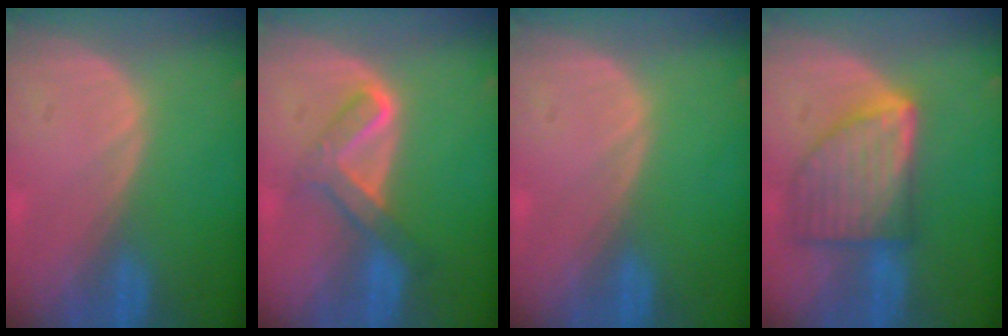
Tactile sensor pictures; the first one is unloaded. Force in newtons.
{"total": 5.2, "press": 5.1, "slide": 0.3}
{"total": 0.0}
{"total": 9.0, "press": 9.0, "slide": 0.6}